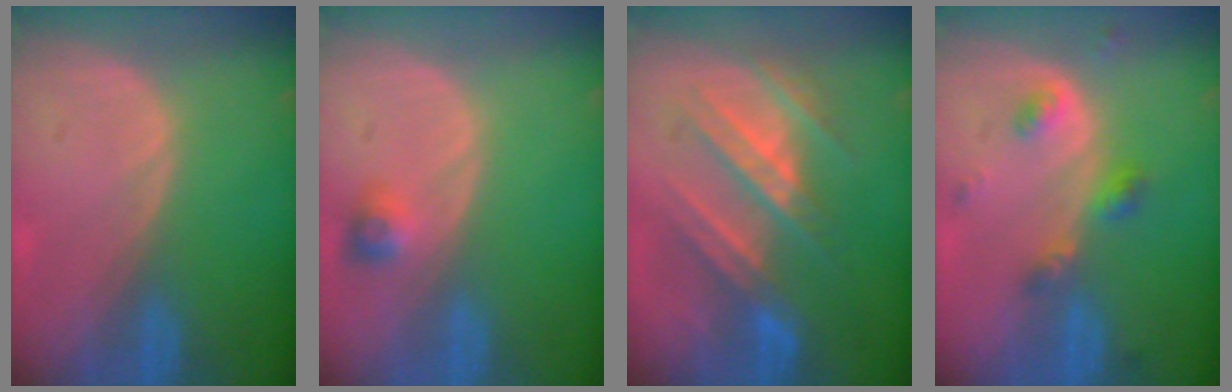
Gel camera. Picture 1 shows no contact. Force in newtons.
{"total": 2.6, "press": 2.4, "slide": 1.0}
{"total": 8.4, "press": 8.4, "slide": 0.1}
{"total": 4.7, "press": 4.2, "slide": 2.1}